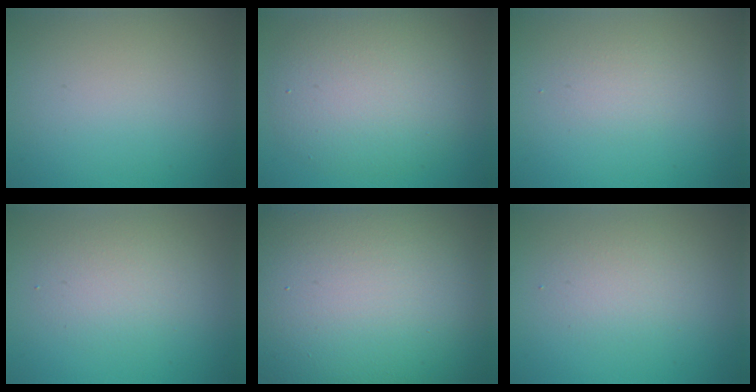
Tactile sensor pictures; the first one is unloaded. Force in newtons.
{"total": 6.8, "press": 6.8, "slide": 0.3}
{"total": 1.2, "press": 1.2, "slide": 0.1}
{"total": 2.8, "press": 2.8, "slide": 0.2}
{"total": 25.5, "press": 25.4, "slide": 1.3}
{"total": 2.1, "press": 2.1, "slide": 0.2}